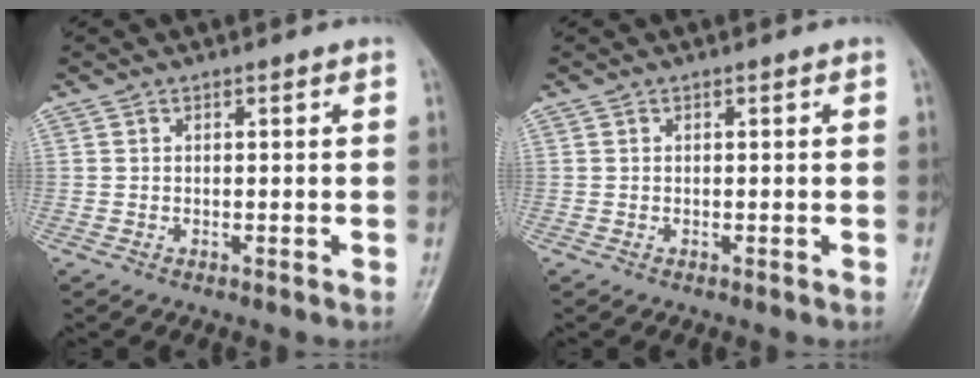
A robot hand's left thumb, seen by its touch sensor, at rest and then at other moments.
{"total": 0.0}